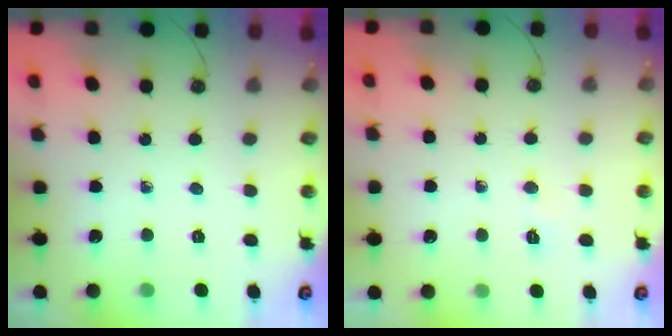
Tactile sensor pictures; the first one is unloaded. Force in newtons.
{"total": 2.8, "press": 2.8, "slide": 0.4}